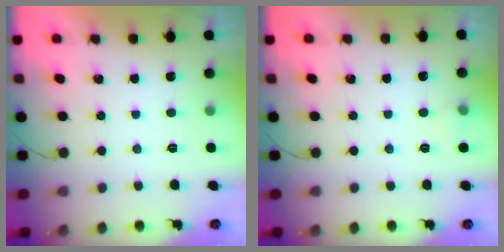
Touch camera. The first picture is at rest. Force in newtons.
{"total": 8.0, "press": 4.1, "slide": 6.9}